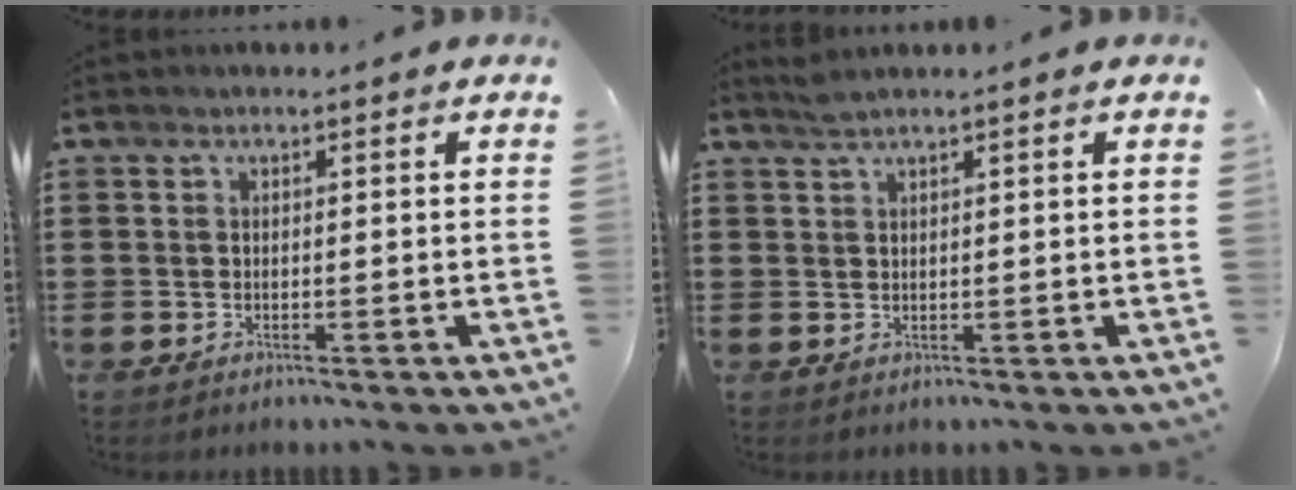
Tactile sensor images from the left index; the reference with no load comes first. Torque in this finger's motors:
{"motor_torque": [0.26, -0.21, -0.02, 0.00]}